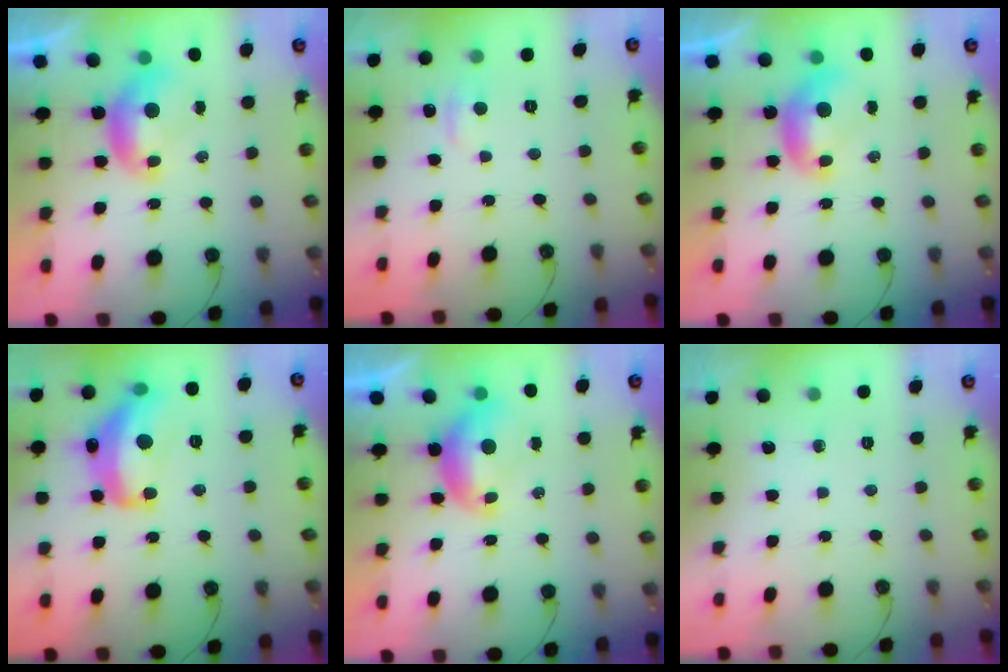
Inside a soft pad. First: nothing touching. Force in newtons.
{"total": 1.0, "press": 0.7, "slide": 0.7}
{"total": 0.0}
{"total": 11.7, "press": 11.7, "slide": 0.8}
{"total": 0.8, "press": 0.7, "slide": 0.3}
{"total": 0.0}